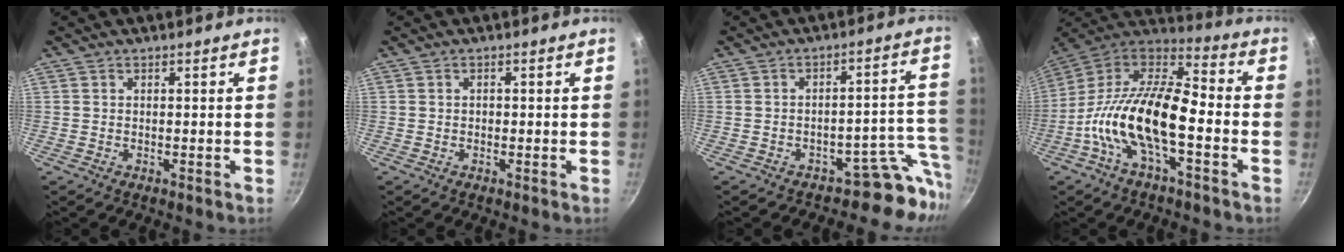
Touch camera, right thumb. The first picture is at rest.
{"total": 0.8, "force": [0.0, 0.7, 0.5], "torque": [-0.006, 0.004, 0.000]}
{"total": 7.8, "force": [-5.4, 4.6, 3.1], "torque": [0.031, 0.066, -0.079]}
{"total": 19.7, "force": [-5.2, 8.4, 17.0], "torque": [-0.311, 0.048, -0.118]}